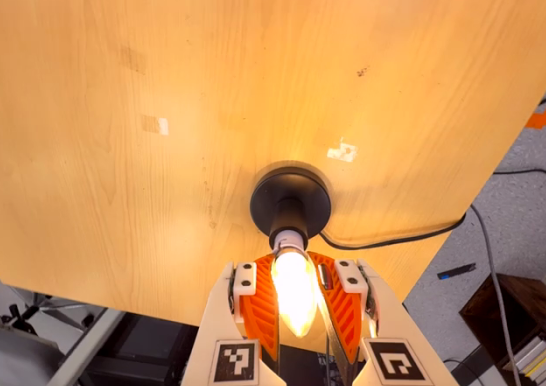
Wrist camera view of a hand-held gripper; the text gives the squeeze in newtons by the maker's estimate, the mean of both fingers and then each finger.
{"total": 24.4, "left": 23.7, "right": 25.2}